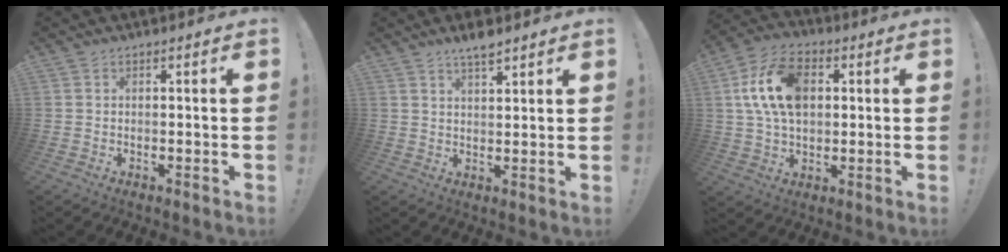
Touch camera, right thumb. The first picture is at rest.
{"total": 4.4, "force": [3.6, 0.9, 2.5], "torque": [-0.039, -0.021, 0.061]}
{"total": 15.8, "force": [3.3, 10.3, 11.5], "torque": [-0.199, 0.008, 0.062]}